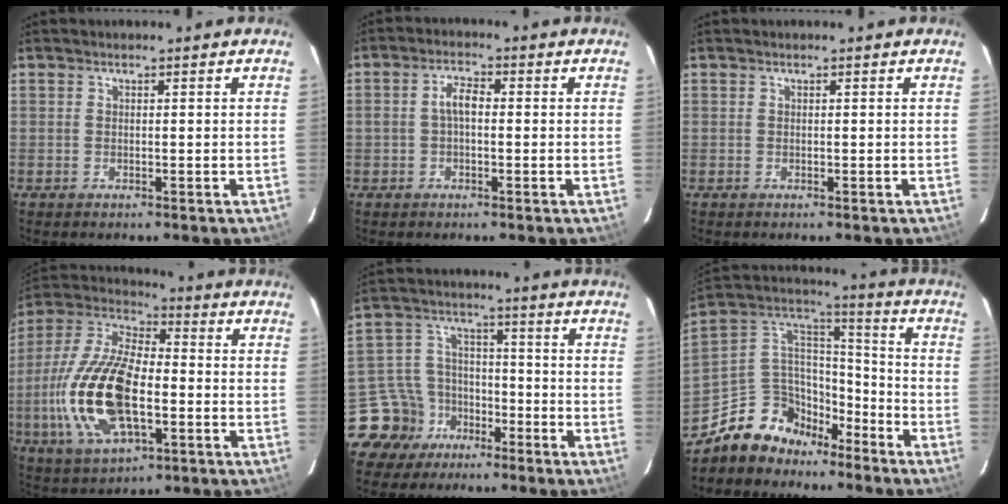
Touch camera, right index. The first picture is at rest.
{"total": 3.4, "force": [-0.2, 1.7, 2.9], "torque": [-0.058, 0.012, -0.003]}
{"total": 0.0}
{"total": 20.6, "force": [-4.2, 9.4, 17.8], "torque": [-0.381, -0.007, -0.077]}
{"total": 9.8, "force": [-6.5, 7.2, 0.6], "torque": [-0.030, 0.044, -0.113]}
{"total": 14.5, "force": [-10.2, 9.4, 4.2], "torque": [-0.109, 0.054, -0.173]}